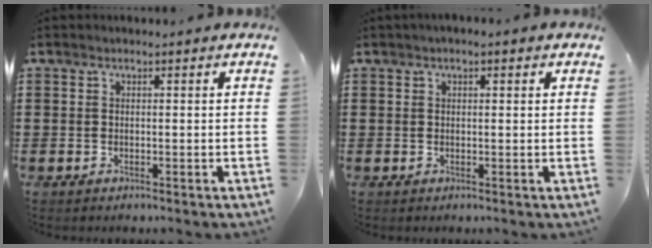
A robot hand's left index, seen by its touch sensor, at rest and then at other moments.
{"total": 1.2, "force": [0.7, 0.4, 1.0], "torque": [-0.019, 0.005, 0.011]}